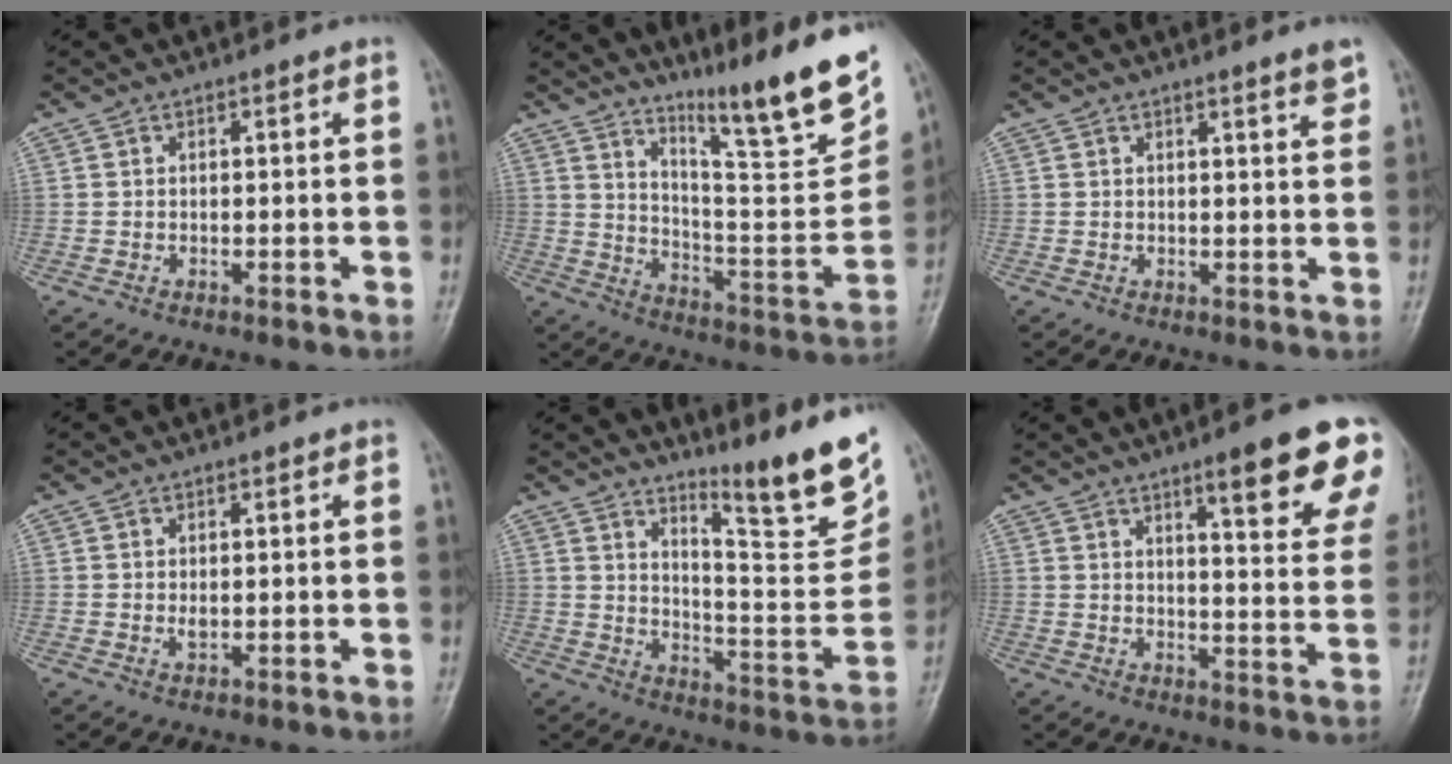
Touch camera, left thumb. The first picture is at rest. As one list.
[{"total": 20.2, "force": [14.7, 1.6, 13.7], "torque": [-0.176, -0.104, 0.239]}, {"total": 2.5, "force": [1.9, 0.1, 1.7], "torque": [-0.020, -0.014, 0.024]}, {"total": 1.1, "force": [0.2, 0.7, 0.9], "torque": [-0.013, -0.003, 0.006]}, {"total": 17.6, "force": [12.9, 2.2, 11.7], "torque": [-0.138, -0.106, 0.201]}, {"total": 17.0, "force": [10.4, 2.9, 13.1], "torque": [-0.137, -0.047, 0.130]}]